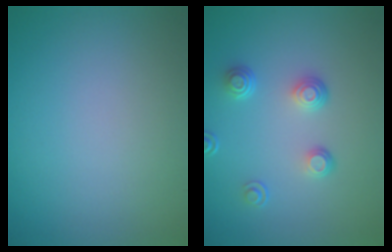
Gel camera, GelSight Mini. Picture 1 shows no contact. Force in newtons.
{"total": 2.6, "press": 1.7, "slide": 2.0}